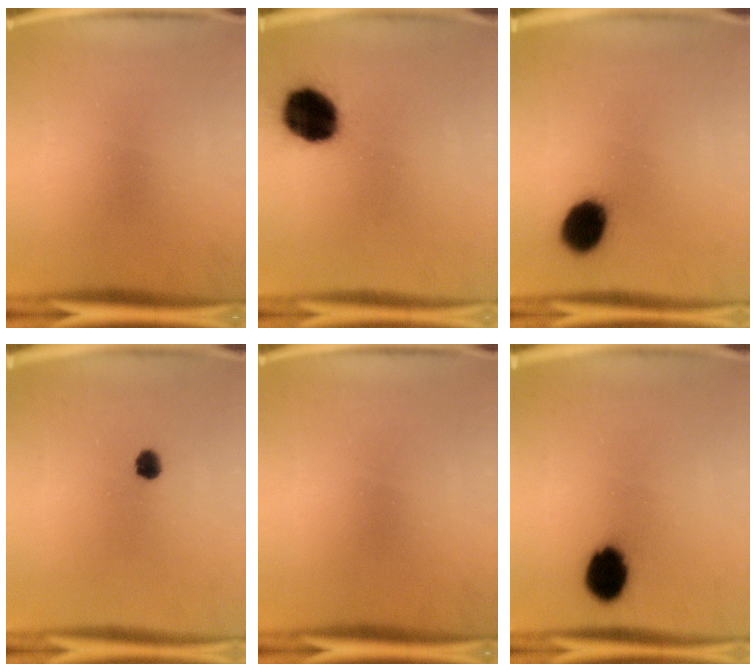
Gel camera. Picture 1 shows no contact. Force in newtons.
{"total": 15.7}
{"total": 11.1}
{"total": 2.7}
{"total": 0.0}
{"total": 9.6}